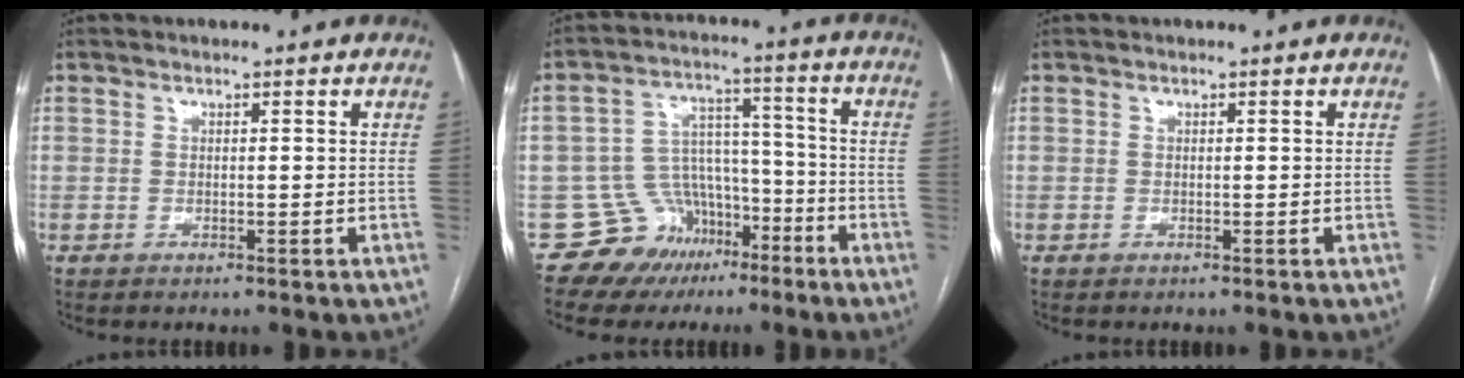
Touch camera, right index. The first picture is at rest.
{"total": 10.1, "force": [-6.1, 7.9, 1.0], "torque": [-0.009, 0.068, -0.089]}
{"total": 0.0}